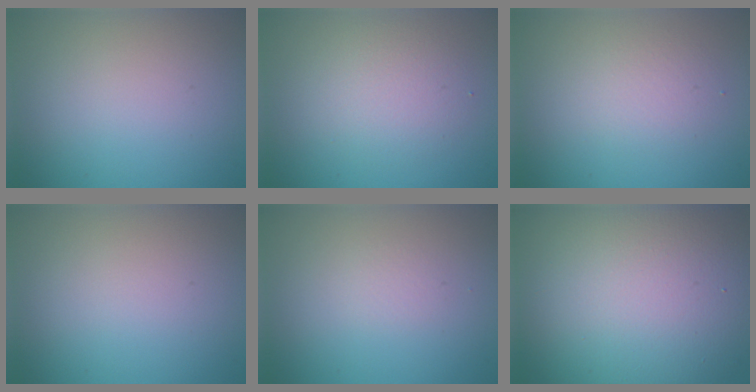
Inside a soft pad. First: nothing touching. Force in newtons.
{"total": 2.9, "press": 2.9, "slide": 0.2}
{"total": 1.9, "press": 1.9, "slide": 0.1}
{"total": 0.0}
{"total": 0.6, "press": 0.6, "slide": 0.1}
{"total": 15.0, "press": 15.0, "slide": 0.7}